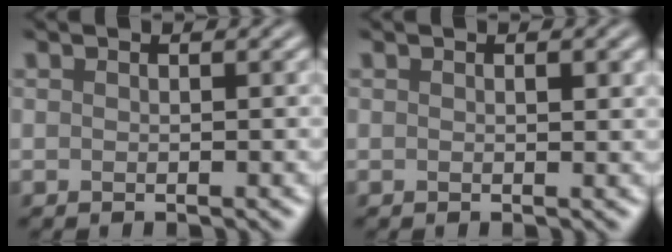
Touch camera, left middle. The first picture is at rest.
{"total": 0.7, "force": [0.2, 0.1, 0.6], "torque": [-0.010, -0.005, 0.005]}